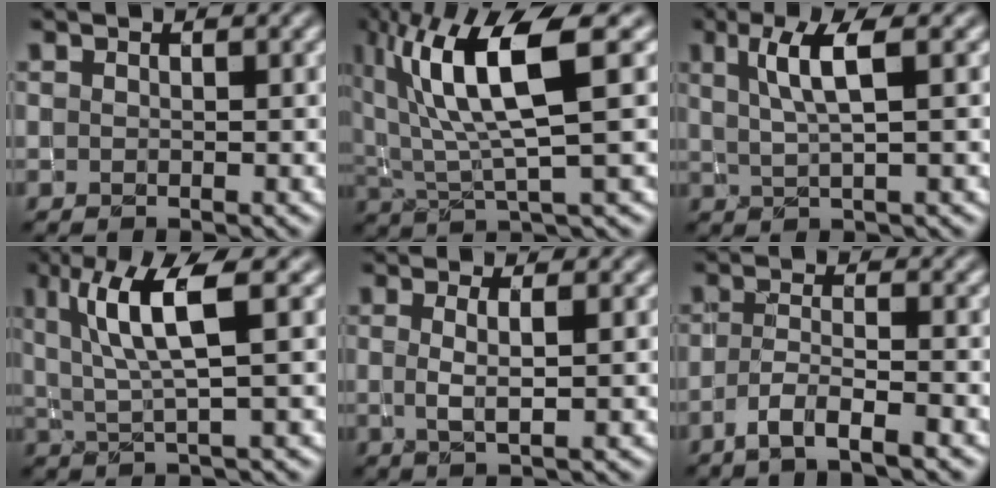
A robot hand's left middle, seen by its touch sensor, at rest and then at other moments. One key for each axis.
{"total": 9.0, "fx": 3.7, "fy": 2.2, "fz": 7.9, "tx": -0.146, "ty": 0.007, "tz": 0.071}
{"total": 3.8, "fx": 1.4, "fy": 0.7, "fz": 3.4, "tx": -0.066, "ty": -0.003, "tz": 0.029}
{"total": 5.8, "fx": 1.9, "fy": 1.0, "fz": 5.3, "tx": -0.103, "ty": 0.003, "tz": 0.039}
{"total": 2.1, "fx": 0.1, "fy": 0.5, "fz": 2.0, "tx": -0.041, "ty": -0.004, "tz": 0.003}
{"total": 3.7, "fx": -2.5, "fy": 0.6, "fz": 2.6, "tx": -0.054, "ty": -0.001, "tz": -0.050}